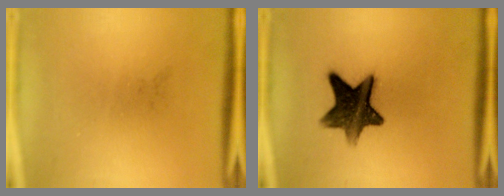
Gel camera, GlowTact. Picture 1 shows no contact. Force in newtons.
{"total": 11.6}